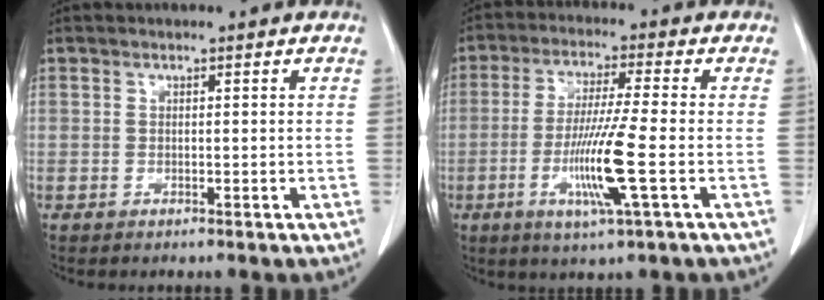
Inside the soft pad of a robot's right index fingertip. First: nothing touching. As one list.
[{"total": 10.1, "force": [-2.9, -0.8, 9.7], "torque": [-0.192, -0.017, -0.055]}]